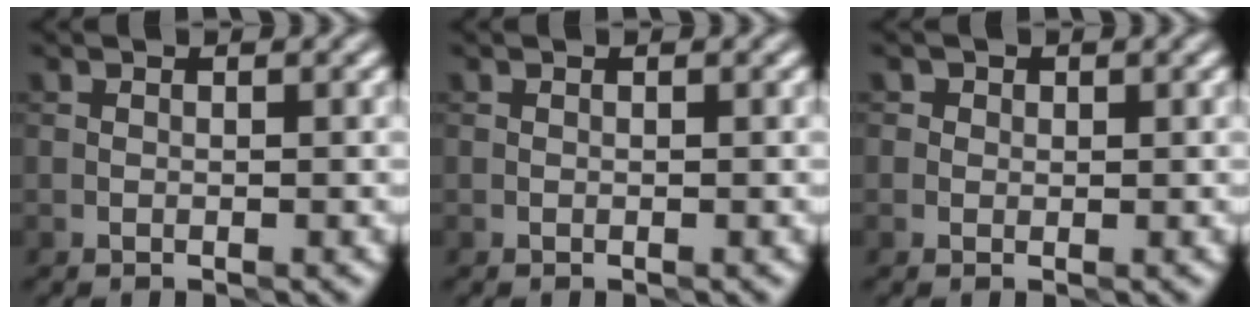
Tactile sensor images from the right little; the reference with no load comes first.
{"total": 0.0}
{"total": 1.0, "force": [0.4, 0.9, 0.2], "torque": [0.002, -0.004, -0.002]}